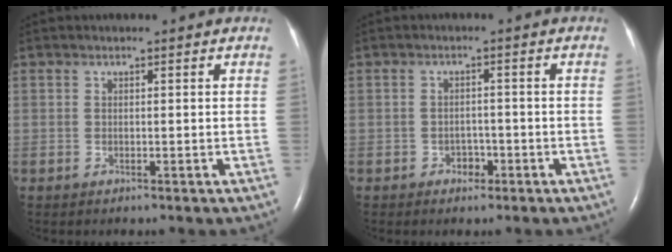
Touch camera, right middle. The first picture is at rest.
{"total": 1.3, "force": [-0.7, 1.0, 0.5], "torque": [-0.007, 0.004, -0.011]}